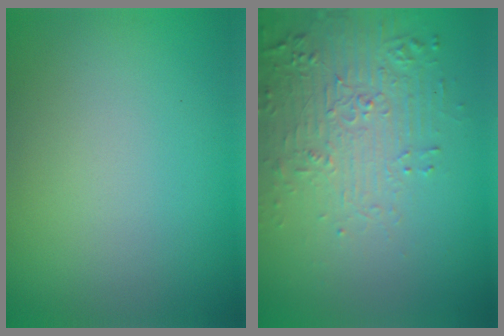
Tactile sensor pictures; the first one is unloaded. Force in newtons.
{"total": 5.6, "press": 3.8, "slide": 4.2}